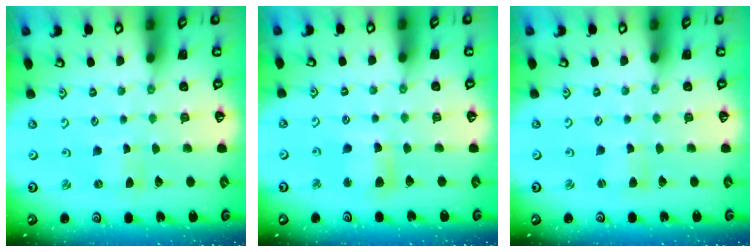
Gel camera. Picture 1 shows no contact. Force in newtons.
{"total": 8.5, "press": 8.4, "slide": 1.3}
{"total": 1.6, "press": 1.6, "slide": 0.2}